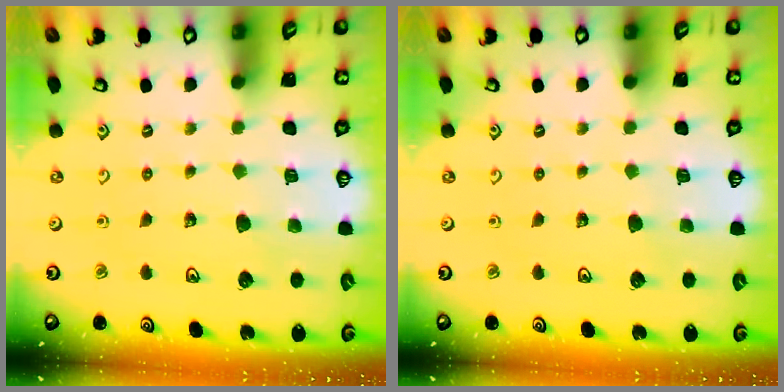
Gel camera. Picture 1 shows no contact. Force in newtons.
{"total": 0.0}